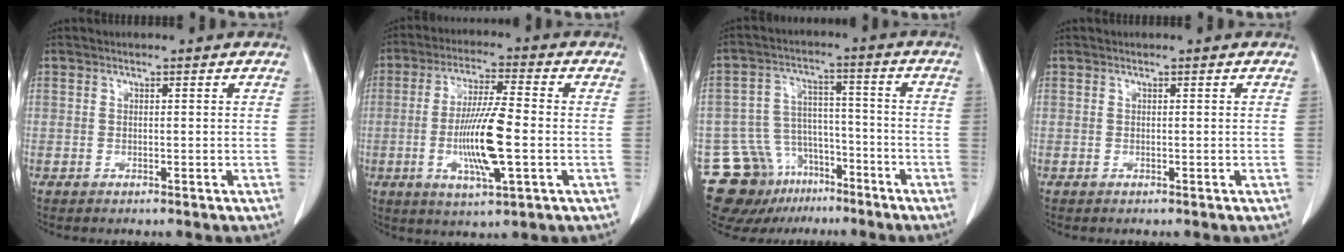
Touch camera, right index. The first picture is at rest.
{"total": 11.6, "force": [-2.1, 1.2, 11.3], "torque": [-0.216, -0.011, -0.041]}
{"total": 13.5, "force": [-9.7, 8.7, 3.7], "torque": [-0.072, 0.049, -0.154]}
{"total": 0.0}